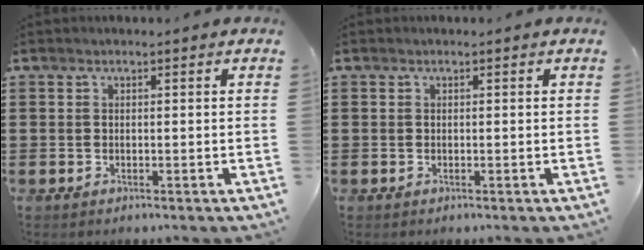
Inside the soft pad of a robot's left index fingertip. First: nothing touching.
{"total": 0.0}